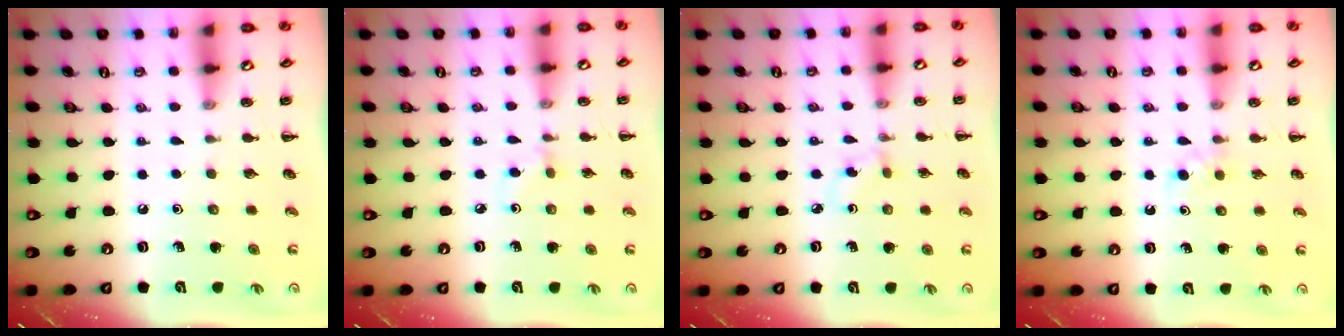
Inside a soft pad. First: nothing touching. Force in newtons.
{"total": 2.6, "press": 2.4, "slide": 1.0}
{"total": 2.3, "press": 2.0, "slide": 1.1}
{"total": 2.6, "press": 2.3, "slide": 1.2}